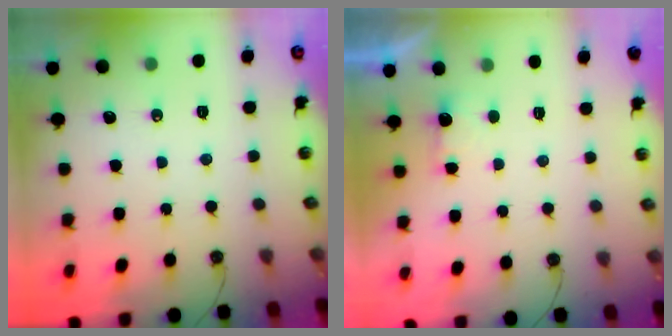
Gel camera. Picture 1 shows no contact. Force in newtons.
{"total": 1.3, "press": 1.1, "slide": 0.8}